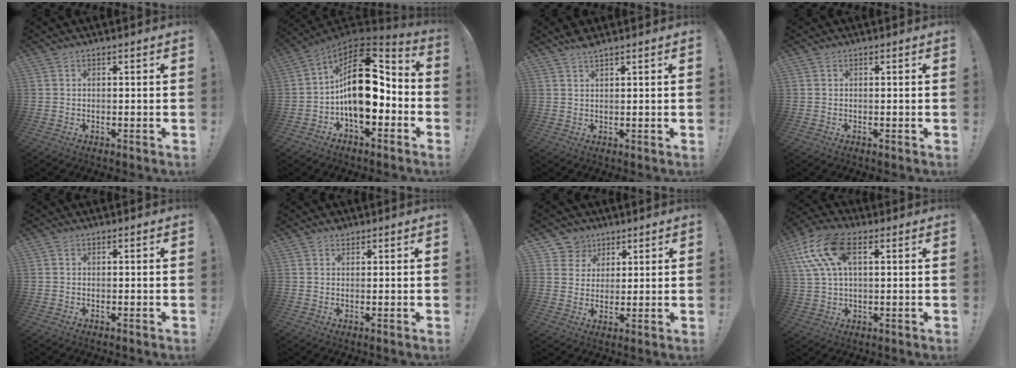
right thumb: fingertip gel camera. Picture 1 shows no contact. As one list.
[{"total": 19.6, "force": [0.1, 11.0, 16.3], "torque": [-0.270, 0.012, 0.006]}, {"total": 2.6, "force": [2.2, 0.4, 1.2], "torque": [-0.022, -0.012, 0.039]}, {"total": 0.0}, {"total": 0.0}, {"total": 1.6, "force": [1.2, 1.0, 0.4], "torque": [0.003, -0.008, 0.021]}, {"total": 7.0, "force": [3.4, 6.1, 0.8], "torque": [-0.009, -0.029, 0.070]}, {"total": 15.2, "force": [5.5, 8.0, 11.7], "torque": [-0.235, -0.007, 0.102]}]